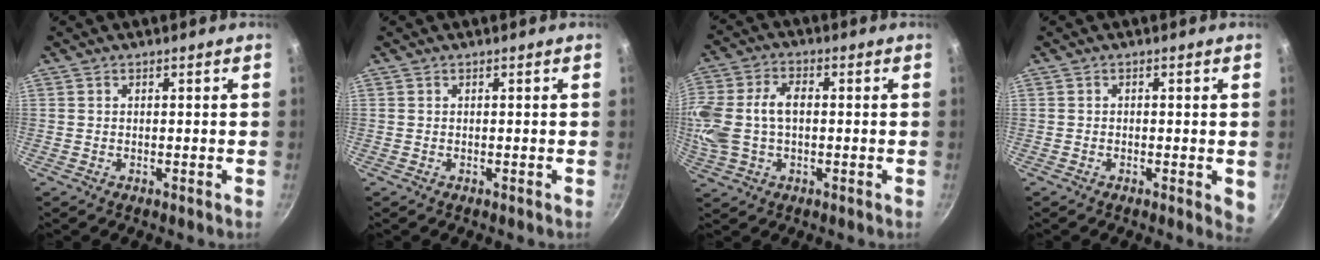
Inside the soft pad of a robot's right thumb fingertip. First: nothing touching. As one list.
[{"total": 0.0}, {"total": 13.9, "force": [0.3, 9.1, 10.6], "torque": [-0.230, 0.020, 0.001]}, {"total": 2.7, "force": [-0.5, 1.2, 2.3], "torque": [-0.025, -0.005, -0.009]}]